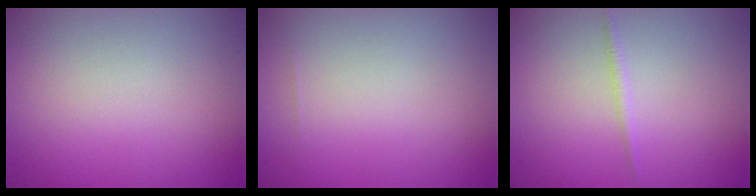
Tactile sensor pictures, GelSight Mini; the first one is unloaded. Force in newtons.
{"total": 0.0}
{"total": 0.8, "press": 0.8, "slide": 0.0}